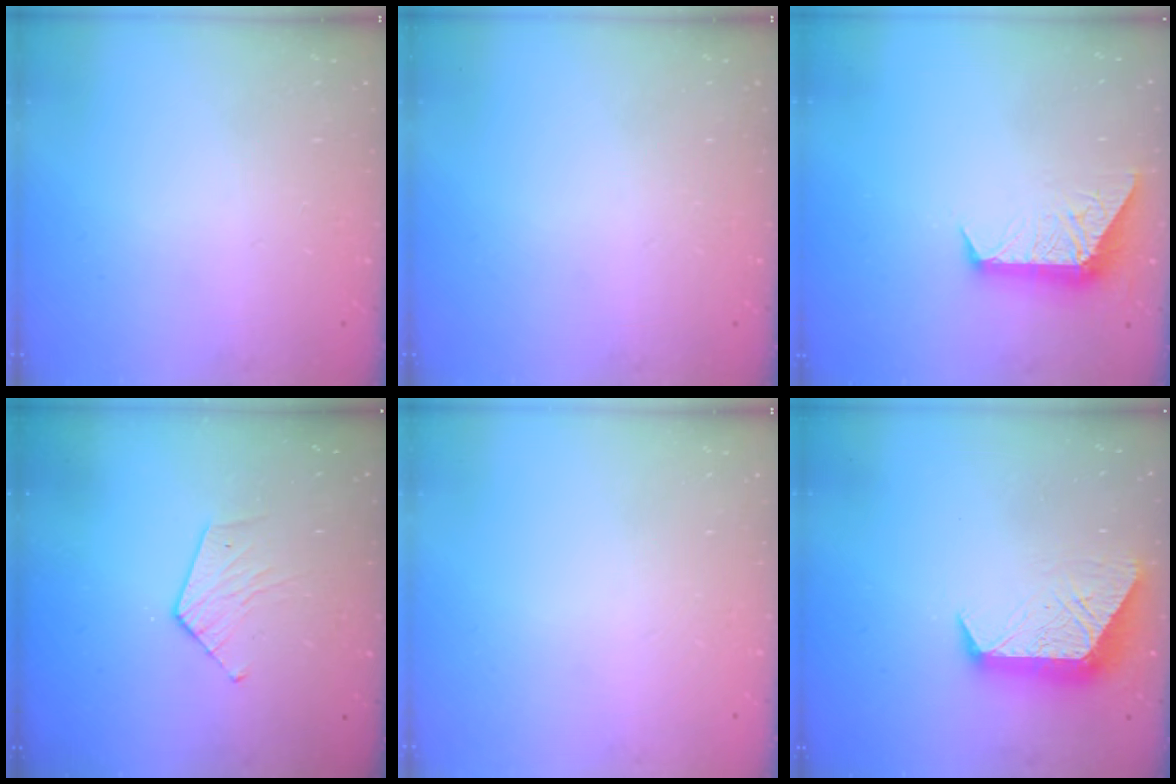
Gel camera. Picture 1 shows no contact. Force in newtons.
{"total": 0.0}
{"total": 8.4, "press": 8.4, "slide": 0.6}
{"total": 6.1, "press": 6.1, "slide": 0.3}
{"total": 0.0}
{"total": 11.4, "press": 11.3, "slide": 1.0}